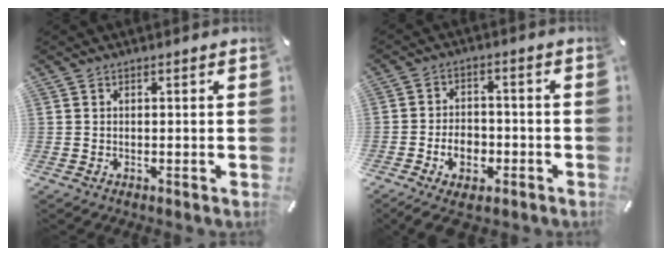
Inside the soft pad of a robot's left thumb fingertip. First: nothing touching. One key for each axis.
{"total": 8.3, "fx": -3.4, "fy": 5.6, "fz": 5.1, "tx": -0.101, "ty": 0.019, "tz": -0.059}